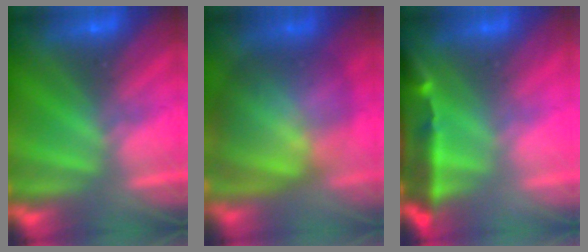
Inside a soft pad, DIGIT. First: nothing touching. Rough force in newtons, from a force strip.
{"total": 8.9}
{"total": 4.0}